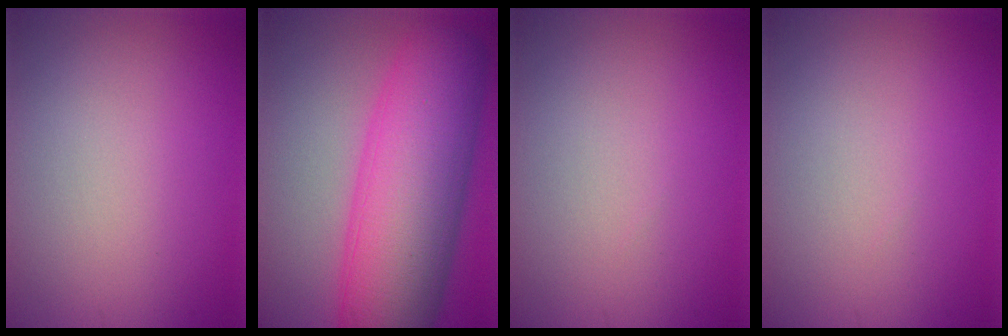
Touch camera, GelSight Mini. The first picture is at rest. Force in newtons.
{"total": 13.1, "press": 13.1, "slide": 0.1}
{"total": 0.0}
{"total": 0.0}